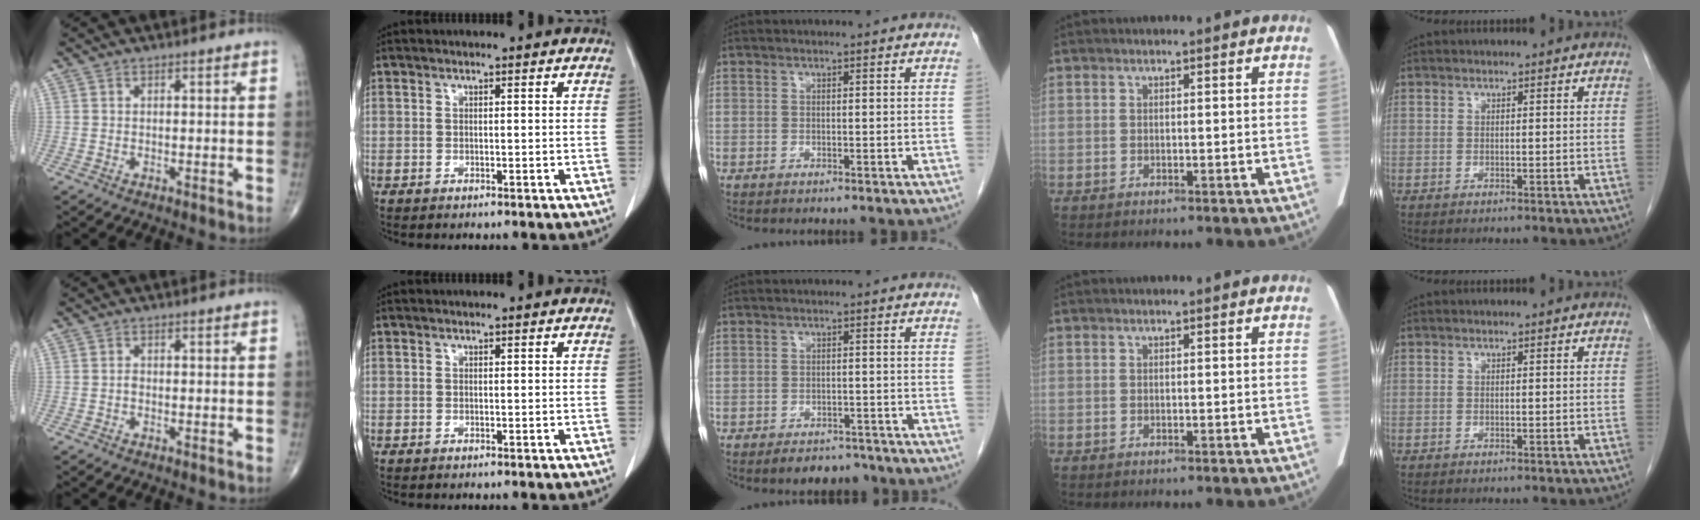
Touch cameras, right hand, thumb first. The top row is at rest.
{"thumb": {"total": 0.7, "force": [-0.2, 0.4, 0.4], "torque": [-0.006, 0.001, -0.008]}, "middle": {"total": 4.3, "force": [-3.6, 2.1, 1.2], "torque": [-0.009, 0.004, -0.048]}}